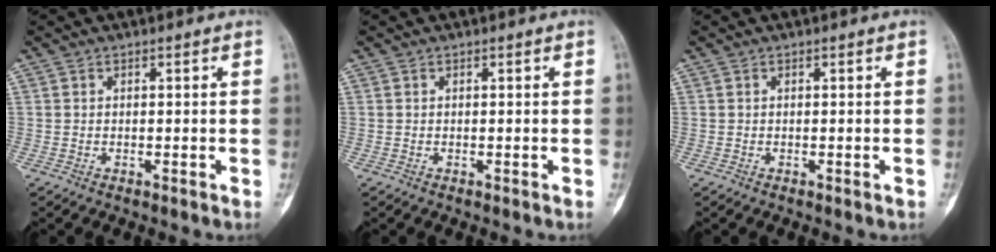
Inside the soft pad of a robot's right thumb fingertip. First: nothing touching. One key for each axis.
{"total": 0.0}
{"total": 0.0}